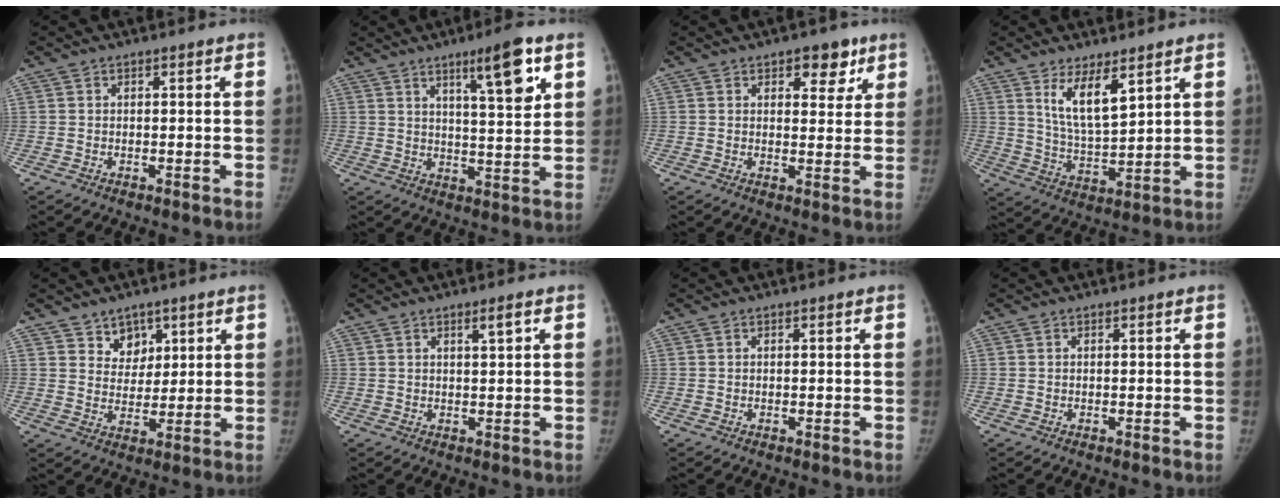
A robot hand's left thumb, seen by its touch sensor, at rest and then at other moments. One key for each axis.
{"total": 10.4, "fx": 5.4, "fy": 1.7, "fz": 8.7, "tx": -0.125, "ty": -0.030, "tz": 0.085}
{"total": 6.0, "fx": 3.4, "fy": 3.5, "fz": 3.6, "tx": -0.013, "ty": -0.015, "tz": 0.041}
{"total": 8.8, "fx": 5.1, "fy": 2.8, "fz": 6.7, "tx": -0.108, "ty": -0.046, "tz": 0.103}
{"total": 5.3, "fx": 3.4, "fy": 4.0, "fz": 0.8, "tx": 0.021, "ty": -0.025, "tz": 0.063}
{"total": 1.5, "fx": 0.9, "fy": 0.0, "fz": 1.3, "tx": -0.021, "ty": -0.007, "tz": 0.015}
{"total": 0.0}
{"total": 0.0}